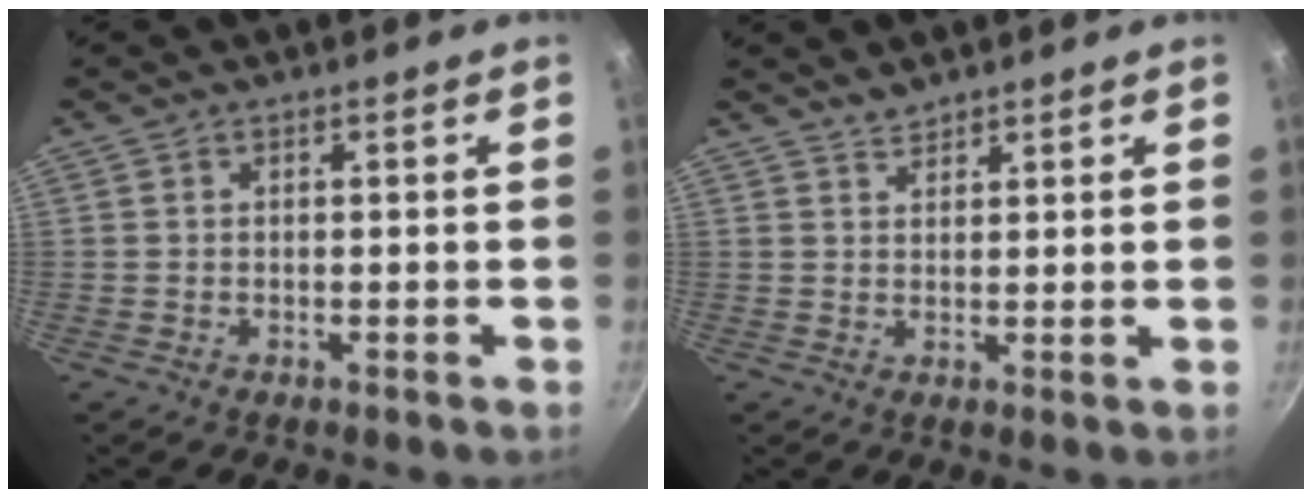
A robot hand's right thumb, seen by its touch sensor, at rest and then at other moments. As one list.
[{"total": 2.2, "force": [2.2, 0.5, 0.1], "torque": [0.006, -0.007, 0.039]}]